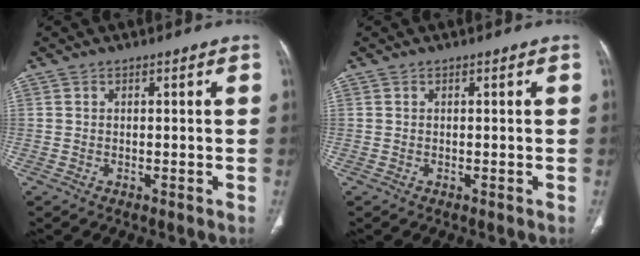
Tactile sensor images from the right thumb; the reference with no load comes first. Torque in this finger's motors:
{"motor_torque": [-0.21, 0.22, -0.01, -0.01, 0.00]}